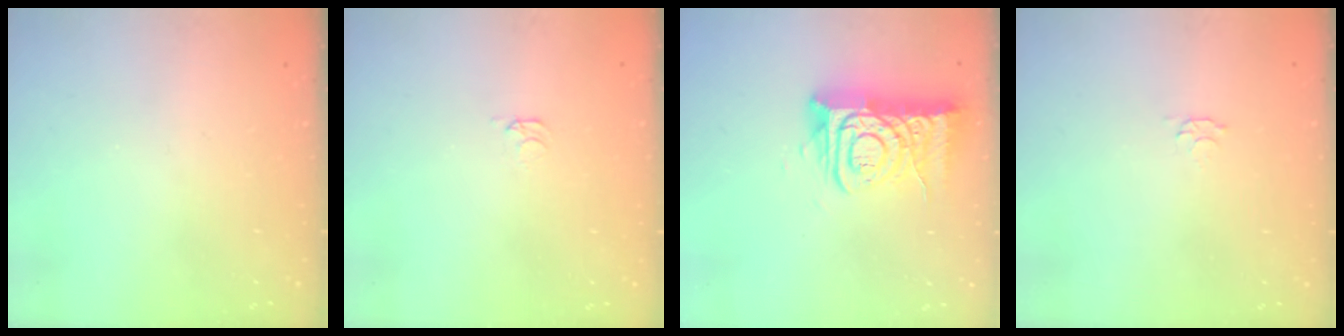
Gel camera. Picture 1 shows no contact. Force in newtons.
{"total": 1.6, "press": 1.6, "slide": 0.4}
{"total": 14.2, "press": 14.1, "slide": 1.5}
{"total": 2.8, "press": 2.7, "slide": 0.5}